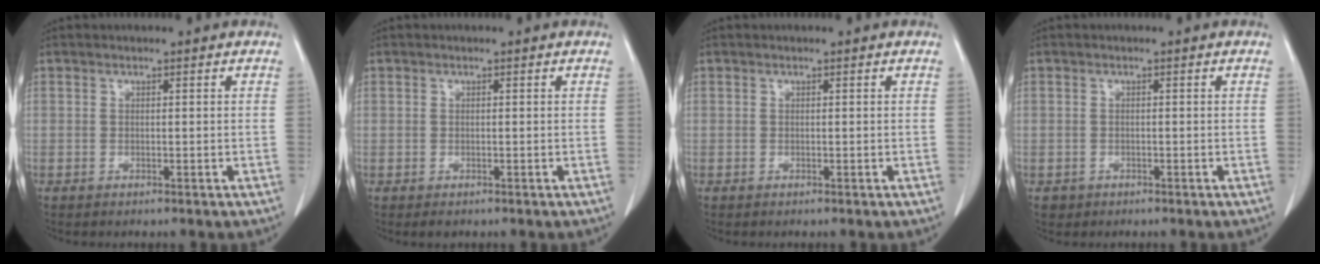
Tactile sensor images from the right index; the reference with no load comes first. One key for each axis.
{"total": 1.0, "fx": -0.4, "fy": 0.9, "fz": 0.2, "tx": -0.003, "ty": 0.005, "tz": -0.003}
{"total": 0.0}
{"total": 1.1, "fx": -0.5, "fy": 1.0, "fz": 0.0, "tx": -0.009, "ty": 0.003, "tz": -0.003}